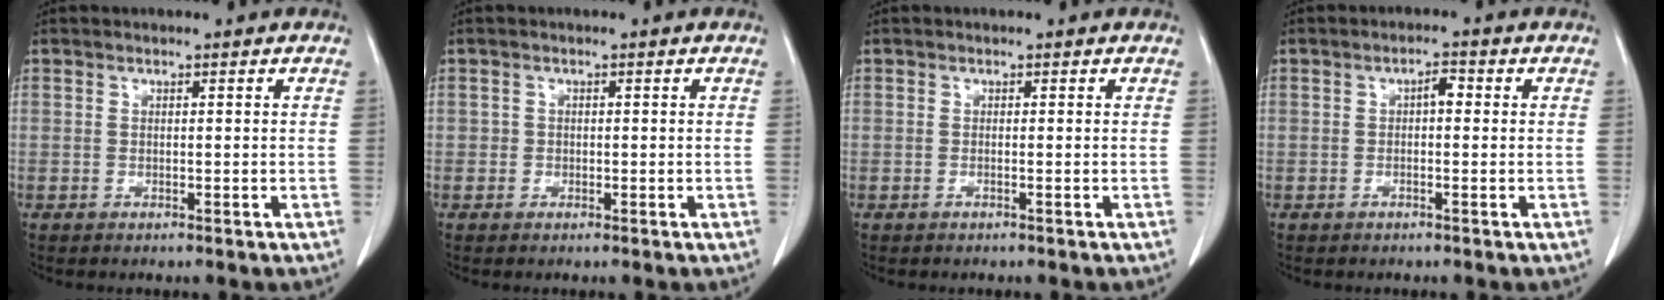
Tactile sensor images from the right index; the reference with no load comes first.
{"total": 0.8, "force": [-0.2, 0.7, 0.0], "torque": [0.009, 0.006, -0.007]}
{"total": 0.0}
{"total": 2.0, "force": [0.2, 0.7, 1.9], "torque": [-0.027, 0.006, 0.000]}